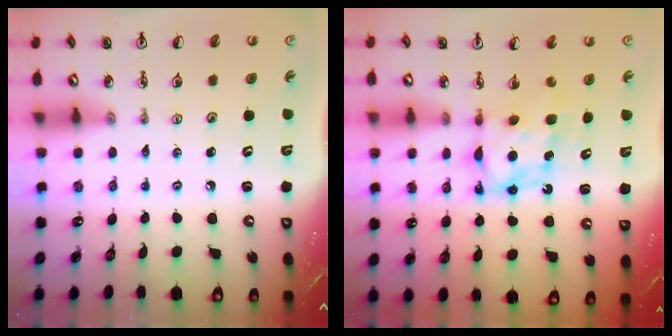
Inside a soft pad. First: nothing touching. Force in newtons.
{"total": 7.0, "press": 7.0, "slide": 0.4}